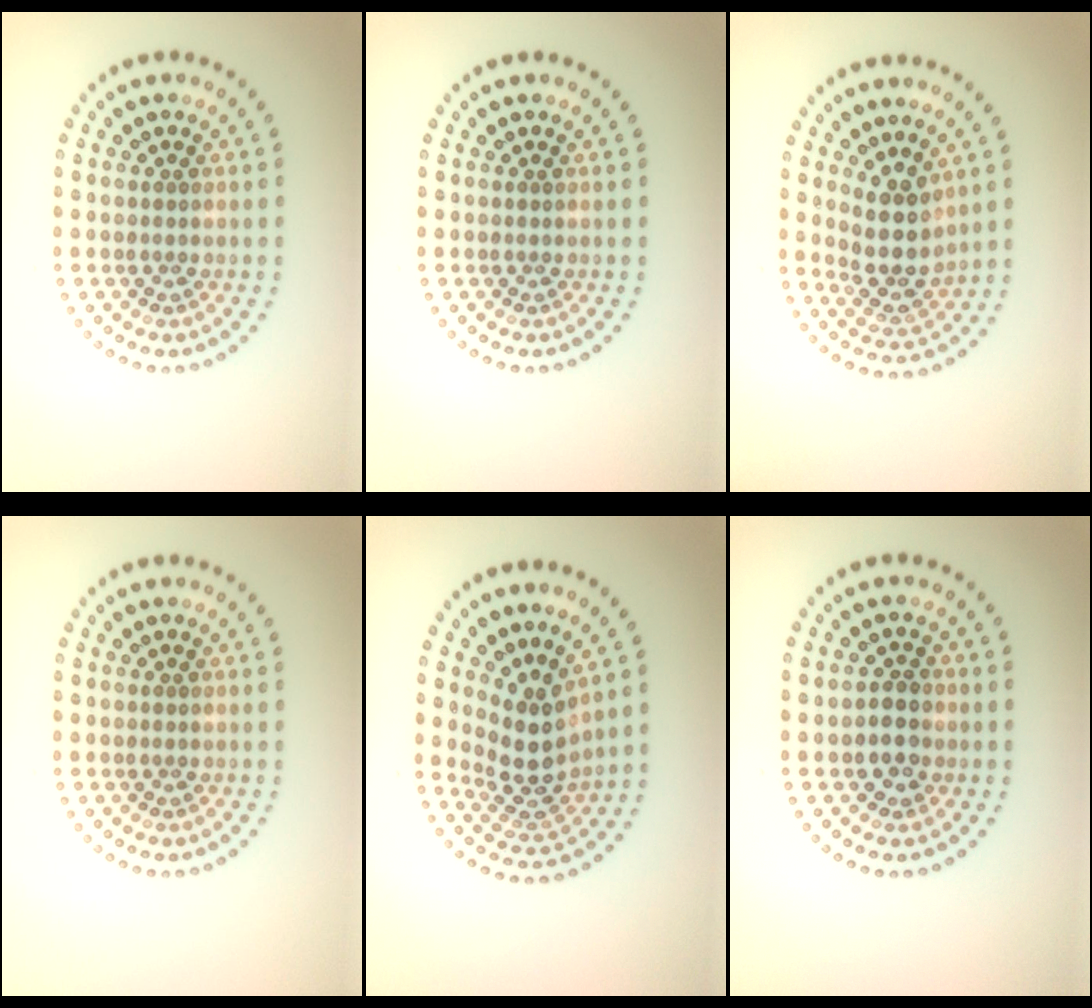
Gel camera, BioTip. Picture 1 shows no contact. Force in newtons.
{"total": 0.0}
{"total": 3.8, "press": 3.2, "slide": 2.1}
{"total": 0.0}
{"total": 3.7, "press": 2.9, "slide": 2.3}
{"total": 1.7, "press": 1.6, "slide": 0.5}